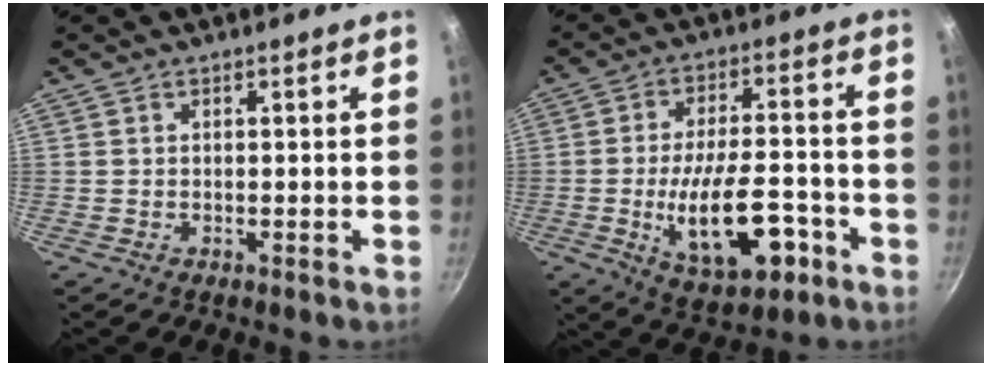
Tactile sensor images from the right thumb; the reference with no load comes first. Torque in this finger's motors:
{"motor_torque": [0.16, 0.88, 0.73, 0.61, 0.09]}